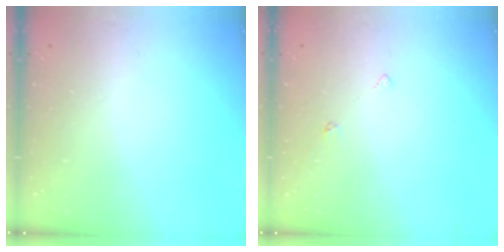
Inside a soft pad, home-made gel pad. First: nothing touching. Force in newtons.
{"total": 4.4, "press": 4.3, "slide": 1.0}